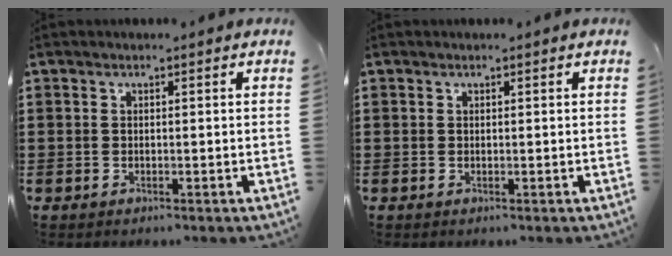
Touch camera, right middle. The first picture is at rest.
{"total": 0.0}